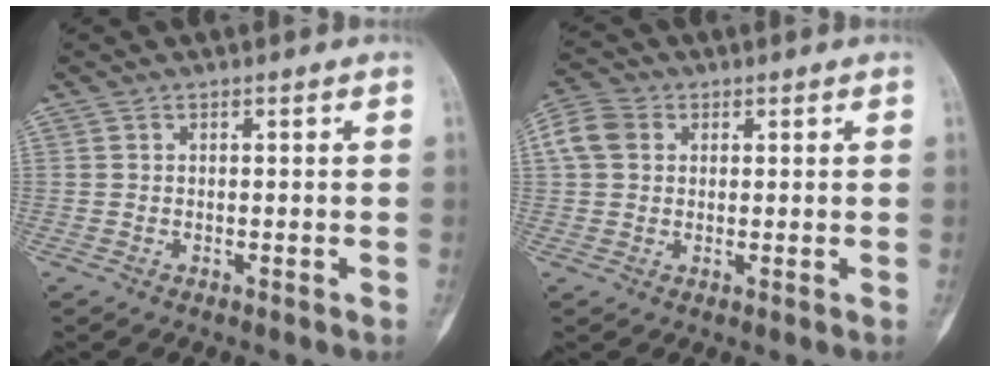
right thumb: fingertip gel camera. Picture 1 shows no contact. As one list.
[{"total": 6.4, "force": [1.5, 5.1, 3.5], "torque": [-0.070, 0.016, 0.024]}]